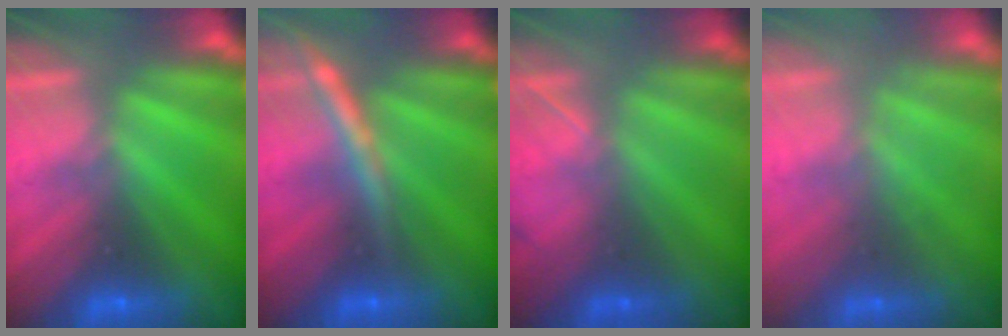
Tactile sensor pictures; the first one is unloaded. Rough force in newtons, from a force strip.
{"total": 2.8}
{"total": 1.3}
{"total": 2.2}